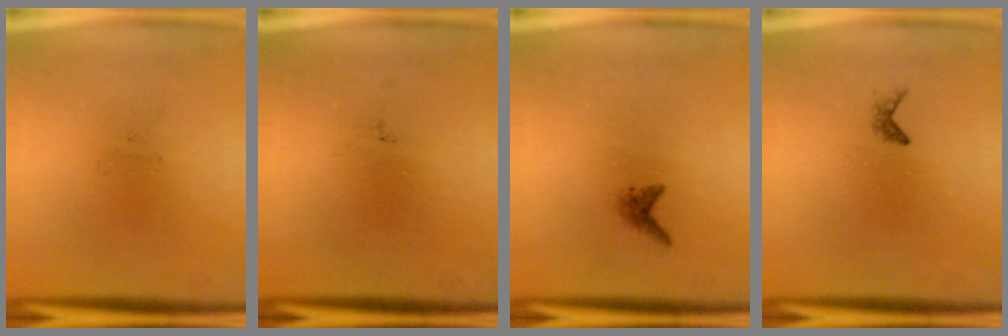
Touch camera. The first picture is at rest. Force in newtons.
{"total": 0.0}
{"total": 1.0}
{"total": 0.6}